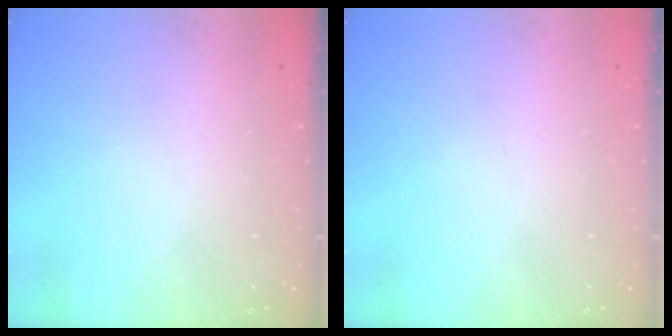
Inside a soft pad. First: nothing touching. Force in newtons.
{"total": 0.0}